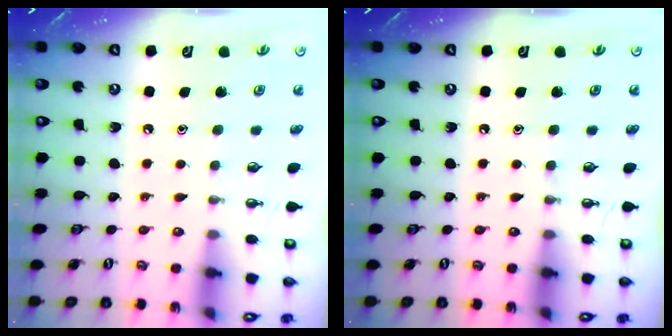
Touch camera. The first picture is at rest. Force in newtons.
{"total": 0.0}